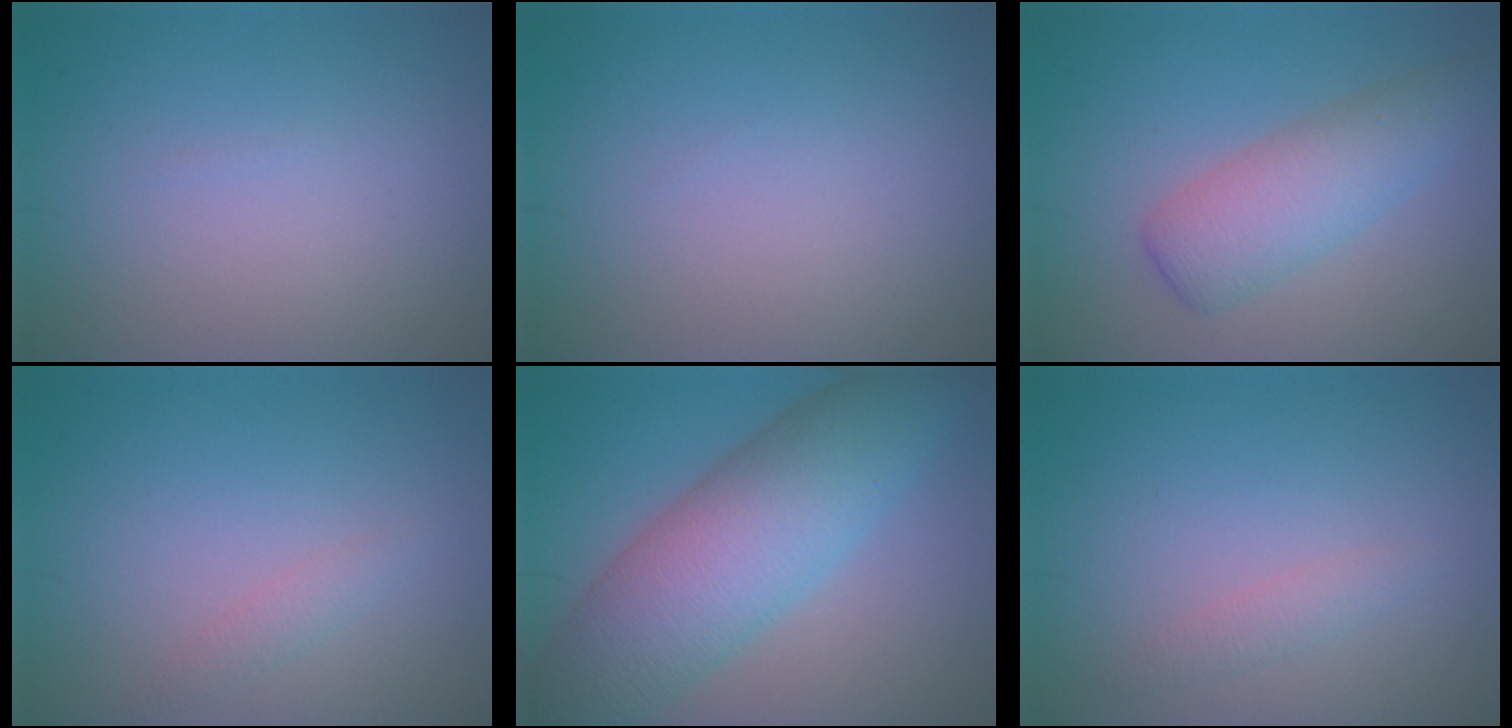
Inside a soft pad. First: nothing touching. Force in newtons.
{"total": 0.0}
{"total": 4.8, "press": 4.8, "slide": 0.1}
{"total": 1.2, "press": 1.2, "slide": 0.0}
{"total": 10.5, "press": 10.5, "slide": 0.3}
{"total": 1.2, "press": 1.2, "slide": 0.0}